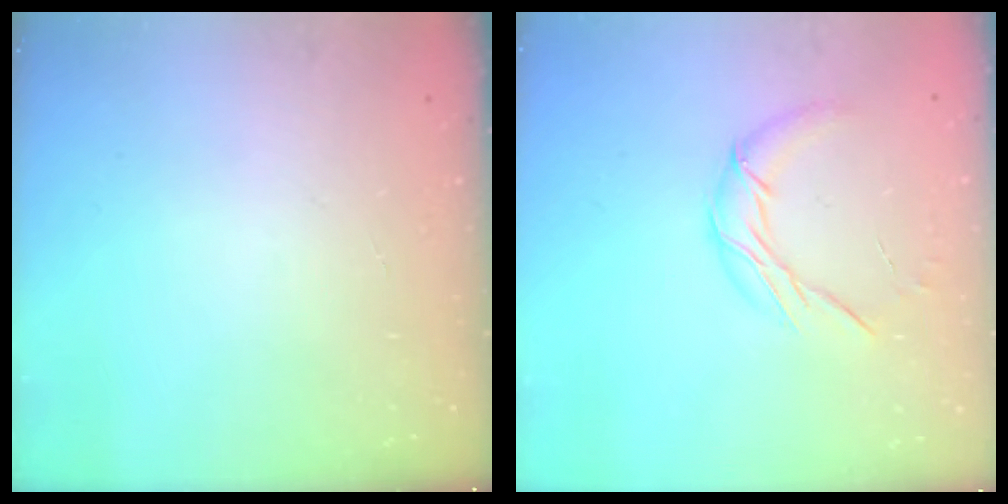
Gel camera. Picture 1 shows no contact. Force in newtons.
{"total": 8.7, "press": 8.7, "slide": 0.3}